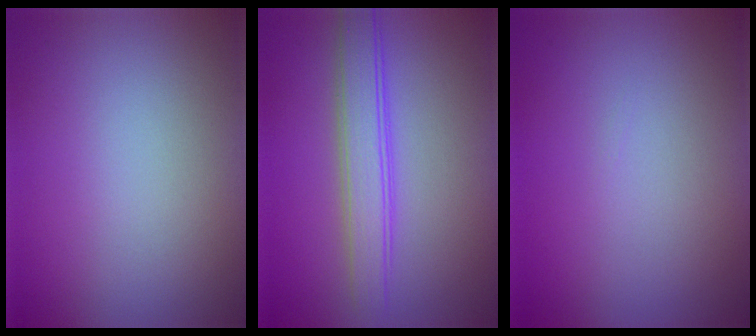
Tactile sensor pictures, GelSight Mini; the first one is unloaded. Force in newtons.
{"total": 3.9, "press": 3.9, "slide": 0.1}
{"total": 0.0}